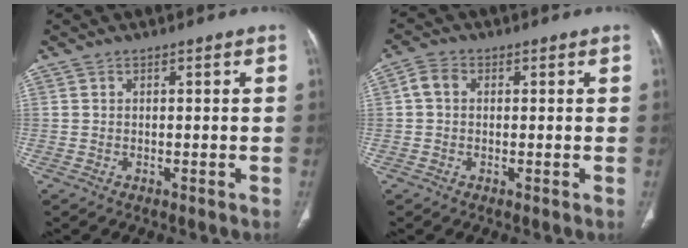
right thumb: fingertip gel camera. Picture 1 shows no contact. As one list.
[{"total": 3.2, "force": [0.3, 2.4, 2.0], "torque": [-0.038, 0.012, 0.003]}]